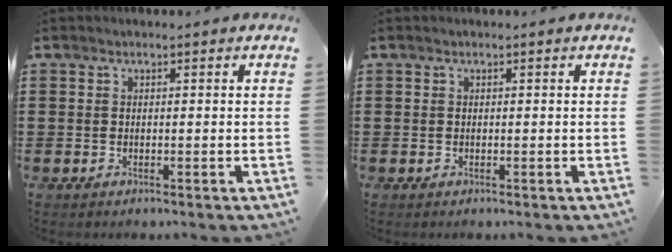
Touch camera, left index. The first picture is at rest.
{"total": 0.0}